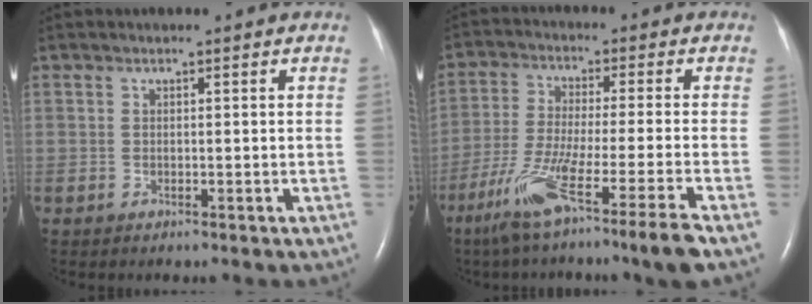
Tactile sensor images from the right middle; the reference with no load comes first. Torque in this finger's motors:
{"motor_torque": [1.27, -0.87, 0.55, 0.09]}